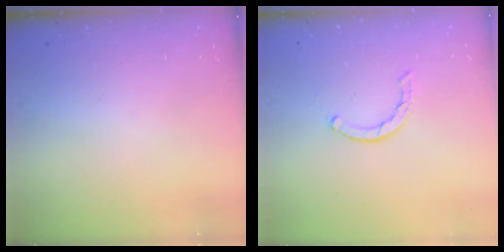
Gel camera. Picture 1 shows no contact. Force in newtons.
{"total": 2.0, "press": 2.0, "slide": 0.2}